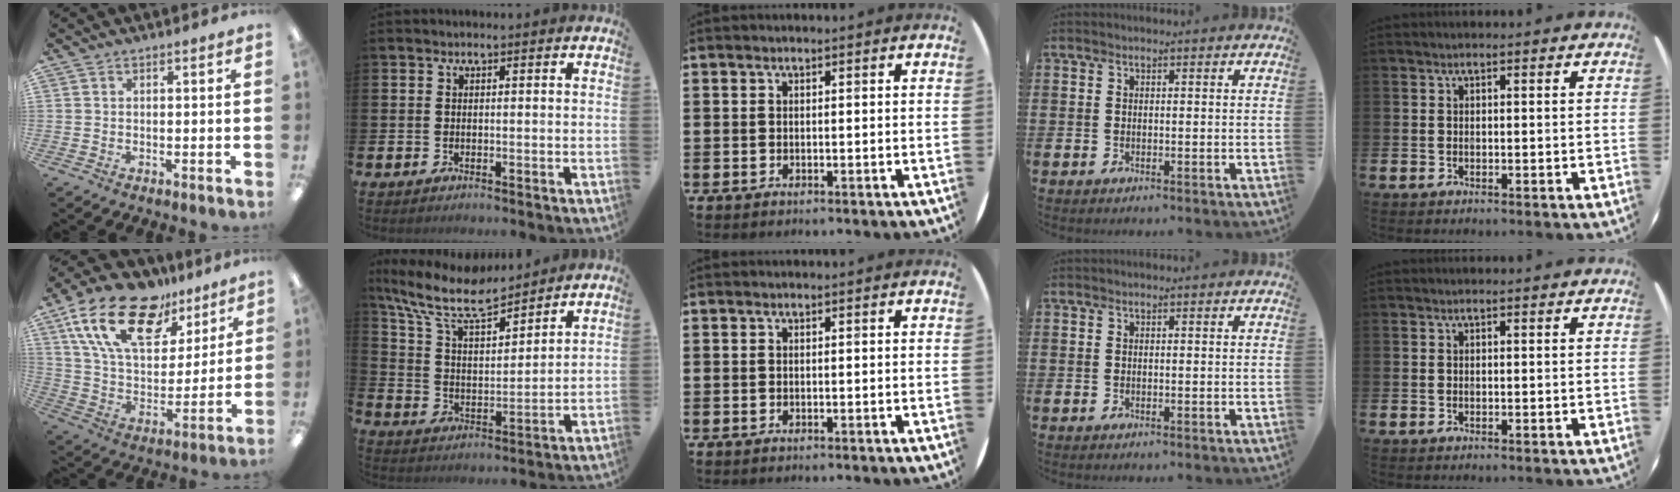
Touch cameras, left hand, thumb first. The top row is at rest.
{"thumb": {"total": 21.7, "force": [12.8, 11.2, 13.4], "torque": [-0.253, -0.056, 0.230]}, "index": {"total": 10.6, "force": [9.1, 2.5, 4.8], "torque": [-0.130, -0.048, 0.160]}}